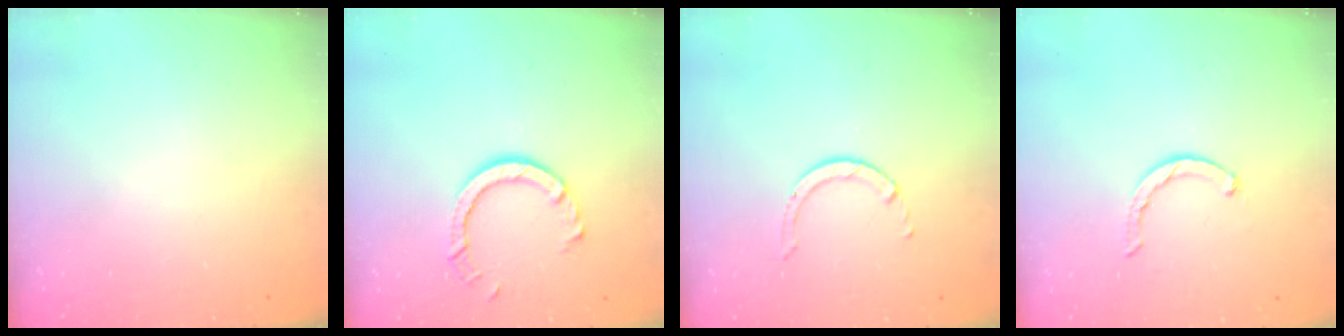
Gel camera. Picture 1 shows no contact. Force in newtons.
{"total": 7.8, "press": 7.7, "slide": 0.7}
{"total": 1.7, "press": 1.7, "slide": 0.1}
{"total": 2.3, "press": 2.2, "slide": 0.5}